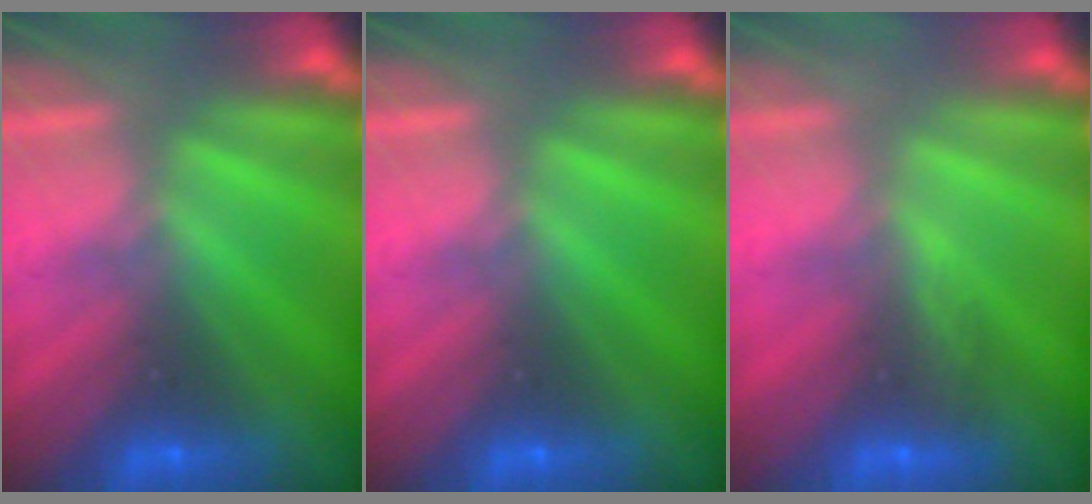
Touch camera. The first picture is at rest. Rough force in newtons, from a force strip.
{"total": 0.0}
{"total": 2.9}